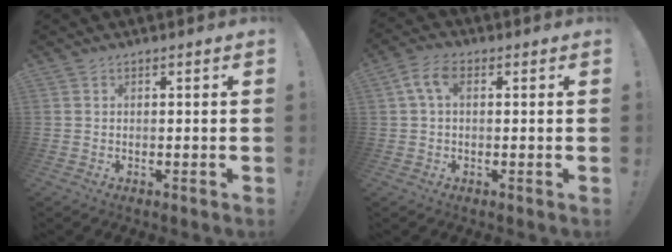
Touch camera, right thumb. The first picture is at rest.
{"total": 5.8, "force": [1.4, 3.3, 4.5], "torque": [-0.093, 0.009, 0.026]}